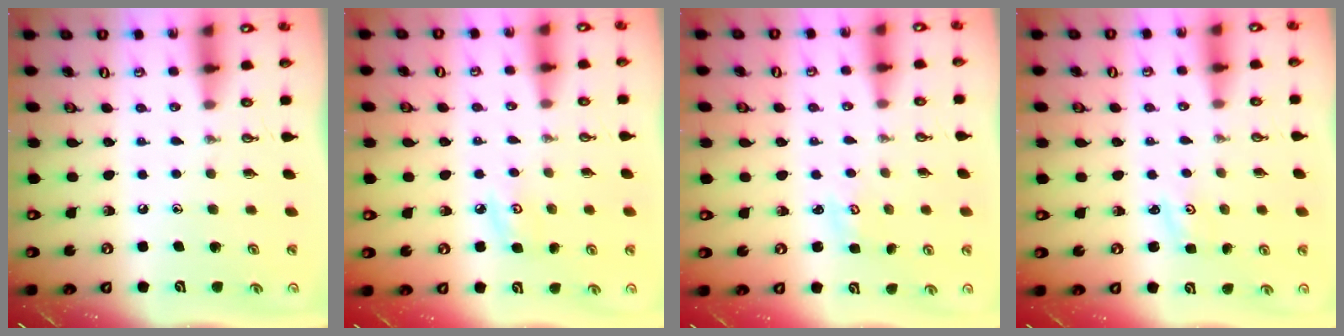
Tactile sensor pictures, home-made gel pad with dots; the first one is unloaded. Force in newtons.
{"total": 5.3, "press": 5.2, "slide": 0.6}
{"total": 2.0, "press": 1.9, "slide": 0.2}
{"total": 1.3, "press": 1.2, "slide": 0.2}